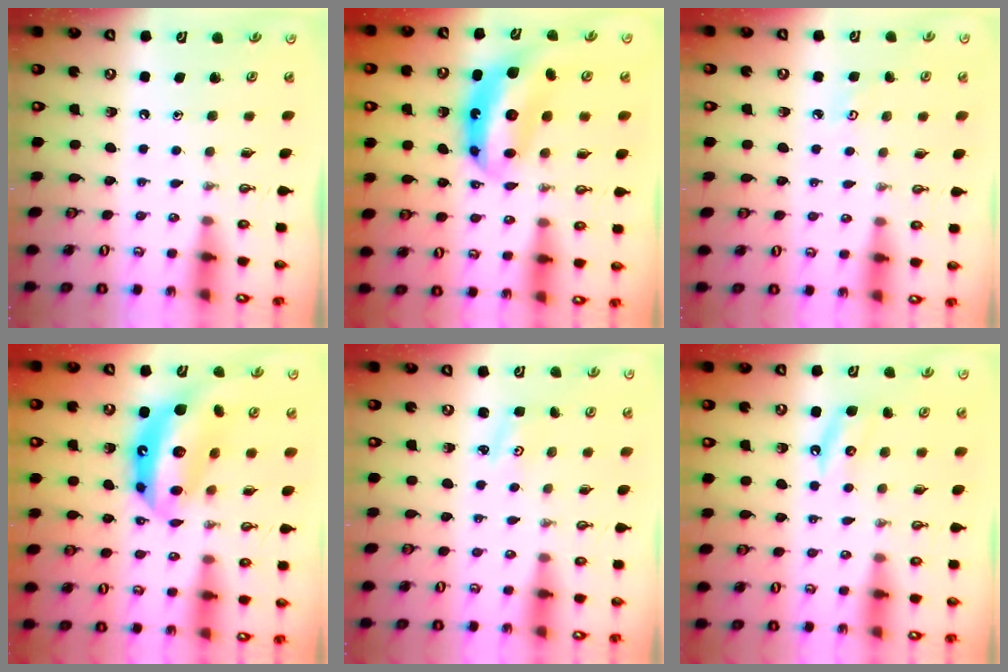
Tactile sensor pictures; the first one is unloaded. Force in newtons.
{"total": 11.6, "press": 11.5, "slide": 1.2}
{"total": 2.8, "press": 2.8, "slide": 0.3}
{"total": 15.9, "press": 15.8, "slide": 1.4}
{"total": 2.0, "press": 2.0, "slide": 0.3}
{"total": 4.5, "press": 4.4, "slide": 0.7}